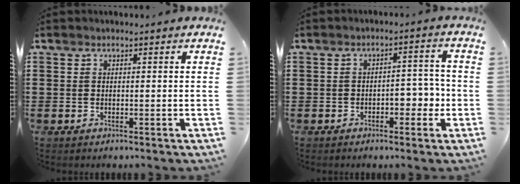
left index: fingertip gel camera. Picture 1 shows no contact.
{"total": 4.2, "force": [-1.8, 2.2, 3.1], "torque": [-0.039, 0.003, -0.041]}